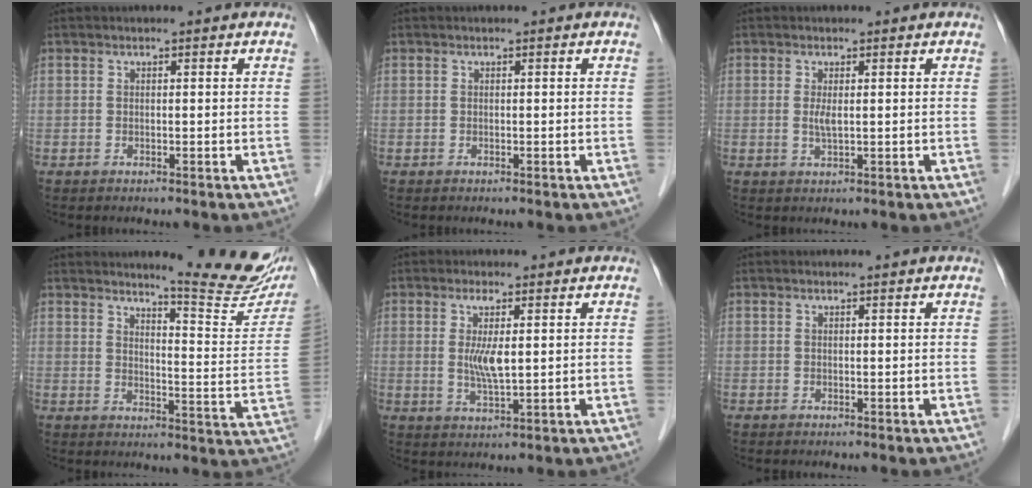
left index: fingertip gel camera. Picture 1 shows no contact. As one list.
[{"total": 0.0}, {"total": 1.8, "force": [0.2, 0.3, 1.7], "torque": [-0.040, -0.003, 0.005]}, {"total": 14.5, "force": [12.9, 0.4, 6.7], "torque": [-0.083, -0.066, 0.151]}, {"total": 4.5, "force": [0.7, 0.6, 4.4], "torque": [-0.090, -0.007, 0.017]}, {"total": 0.6, "force": [0.6, 0.0, 0.1], "torque": [-0.007, 0.000, 0.007]}]